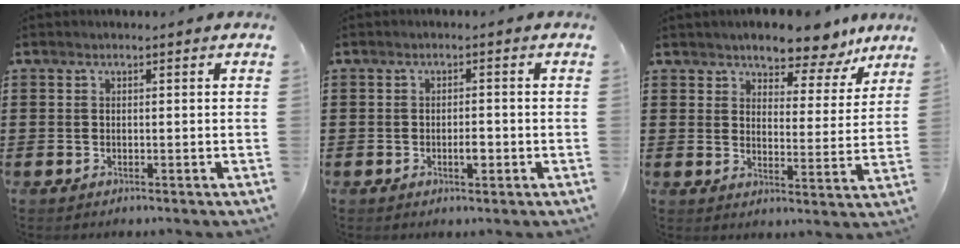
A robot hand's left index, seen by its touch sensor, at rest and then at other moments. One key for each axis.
{"total": 2.2, "fx": -0.6, "fy": 0.8, "fz": 2.0, "tx": -0.038, "ty": 0.001, "tz": -0.011}
{"total": 5.8, "fx": 5.5, "fy": 1.1, "fz": 1.6, "tx": -0.042, "ty": -0.036, "tz": 0.091}